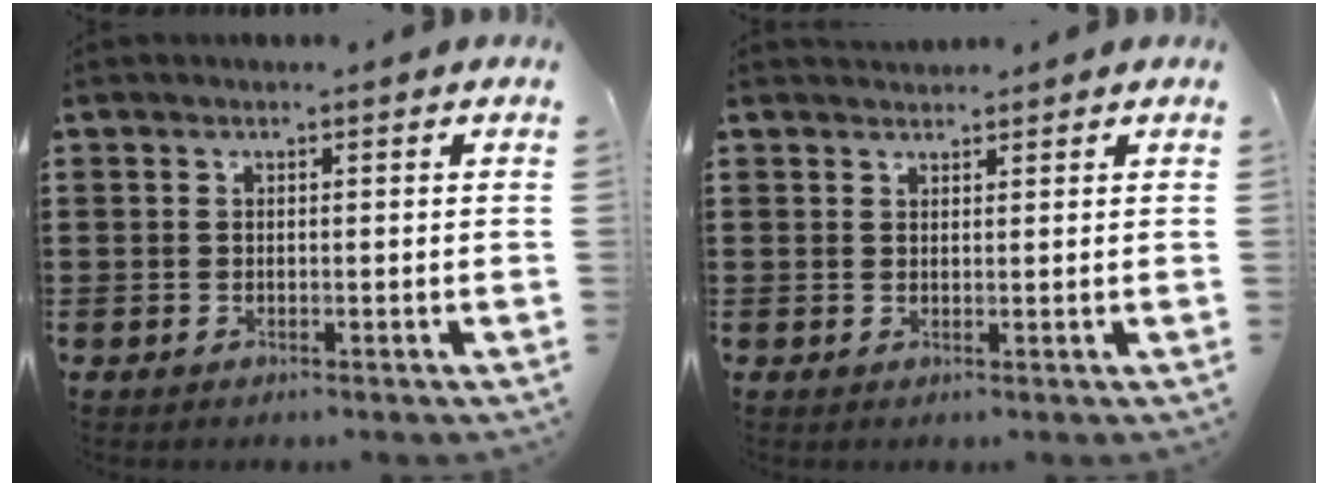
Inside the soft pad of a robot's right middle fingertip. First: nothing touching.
{"total": 1.4, "force": [1.3, 0.2, -0.2], "torque": [0.000, 0.000, 0.027]}